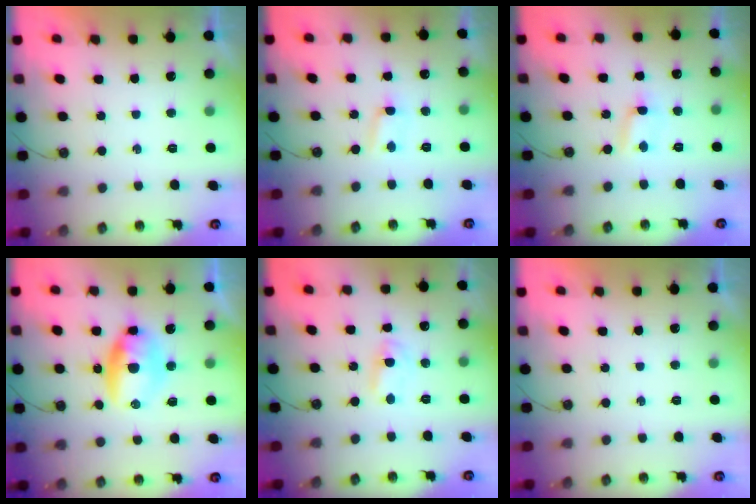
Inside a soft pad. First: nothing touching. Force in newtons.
{"total": 1.6, "press": 1.5, "slide": 0.2}
{"total": 1.8, "press": 1.8, "slide": 0.2}
{"total": 8.7, "press": 8.6, "slide": 0.8}
{"total": 1.7, "press": 1.7, "slide": 0.2}
{"total": 0.0}